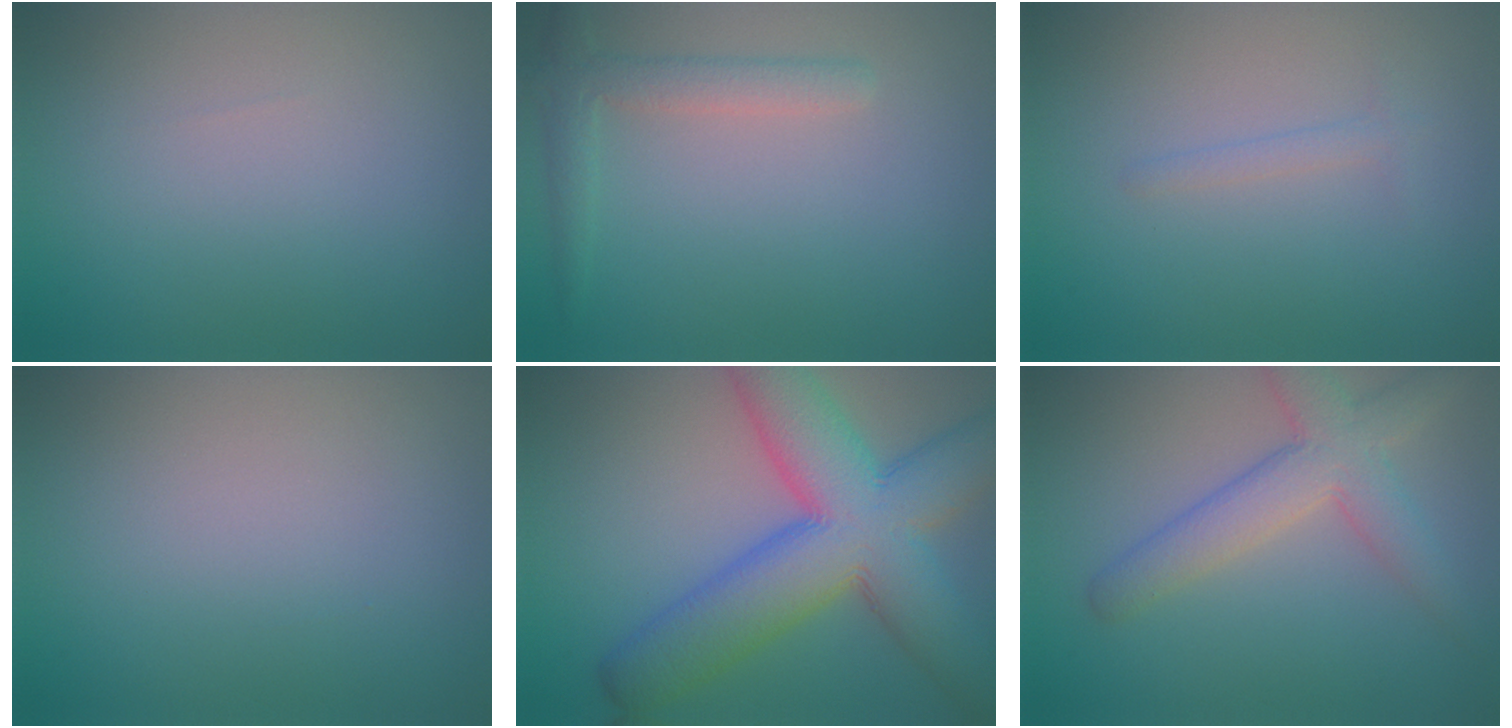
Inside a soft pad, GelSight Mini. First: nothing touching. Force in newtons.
{"total": 2.6, "press": 2.5, "slide": 0.2}
{"total": 1.0, "press": 1.0, "slide": 0.0}
{"total": 0.0}
{"total": 12.1, "press": 12.1, "slide": 0.4}
{"total": 5.1, "press": 5.0, "slide": 0.3}